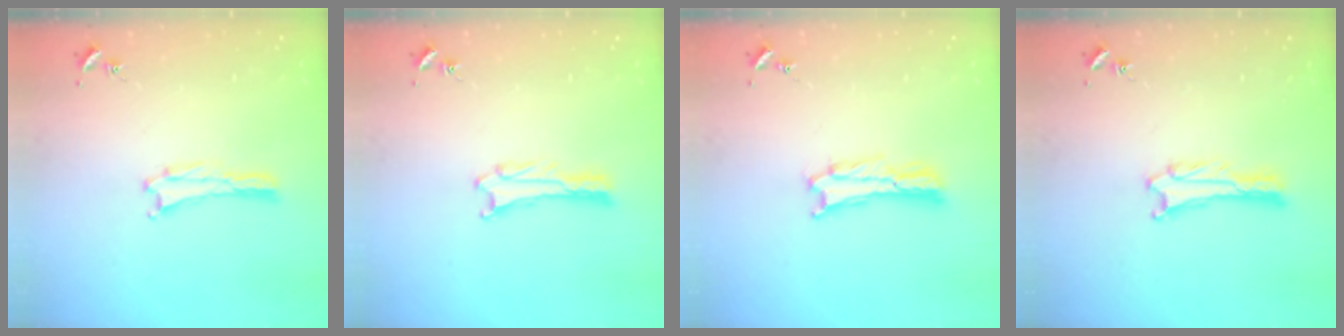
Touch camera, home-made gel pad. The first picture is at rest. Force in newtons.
{"total": 1.0, "press": 1.0, "slide": 0.1}
{"total": 1.6, "press": 1.6, "slide": 0.2}
{"total": 1.3, "press": 1.3, "slide": 0.0}